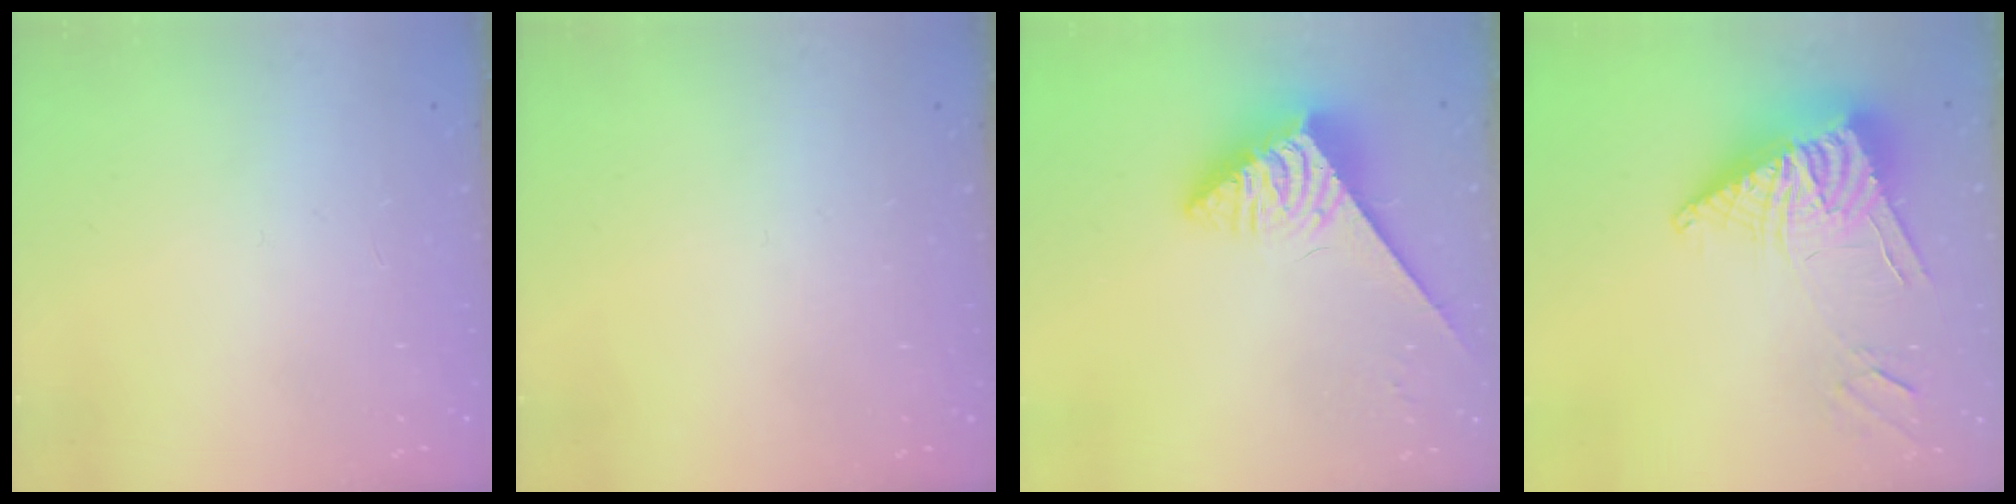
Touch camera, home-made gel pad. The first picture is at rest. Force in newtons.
{"total": 0.0}
{"total": 4.6, "press": 4.6, "slide": 0.5}
{"total": 12.1, "press": 12.0, "slide": 1.5}